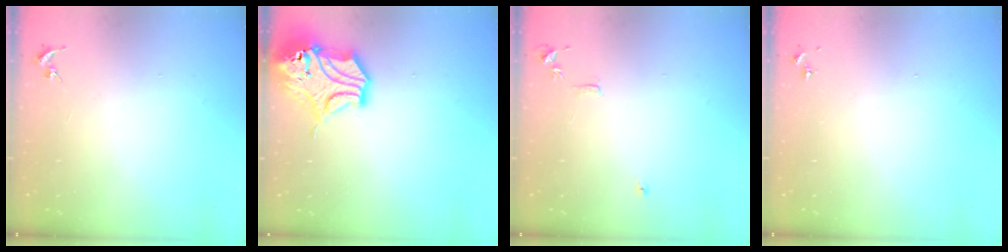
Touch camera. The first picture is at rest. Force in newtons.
{"total": 15.4, "press": 15.3, "slide": 2.2}
{"total": 7.8, "press": 7.8, "slide": 0.8}
{"total": 0.0}